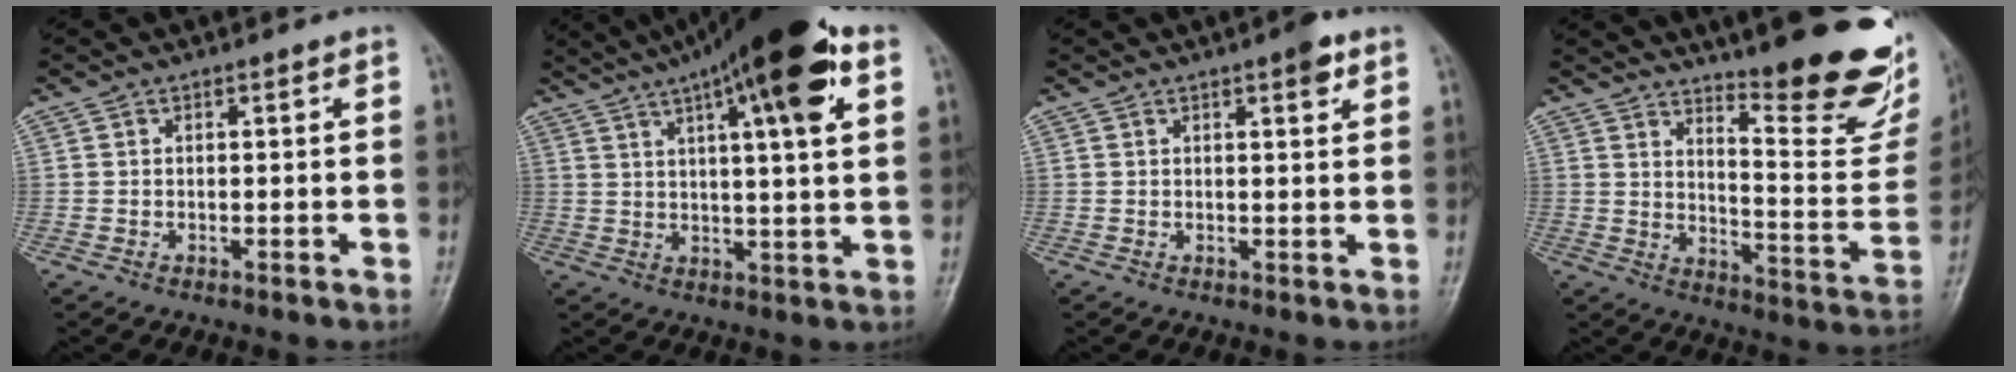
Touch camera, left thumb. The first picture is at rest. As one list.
[{"total": 19.7, "force": [9.7, 4.2, 16.6], "torque": [-0.249, 0.001, 0.144]}, {"total": 3.1, "force": [1.8, 0.9, 2.4], "torque": [-0.027, -0.006, 0.021]}, {"total": 23.2, "force": [16.3, 5.4, 15.6], "torque": [-0.174, -0.114, 0.220]}]